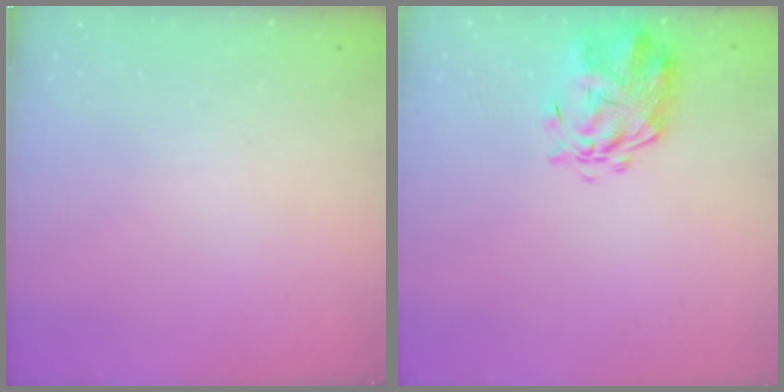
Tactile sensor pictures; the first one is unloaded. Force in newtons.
{"total": 3.6, "press": 3.4, "slide": 1.3}